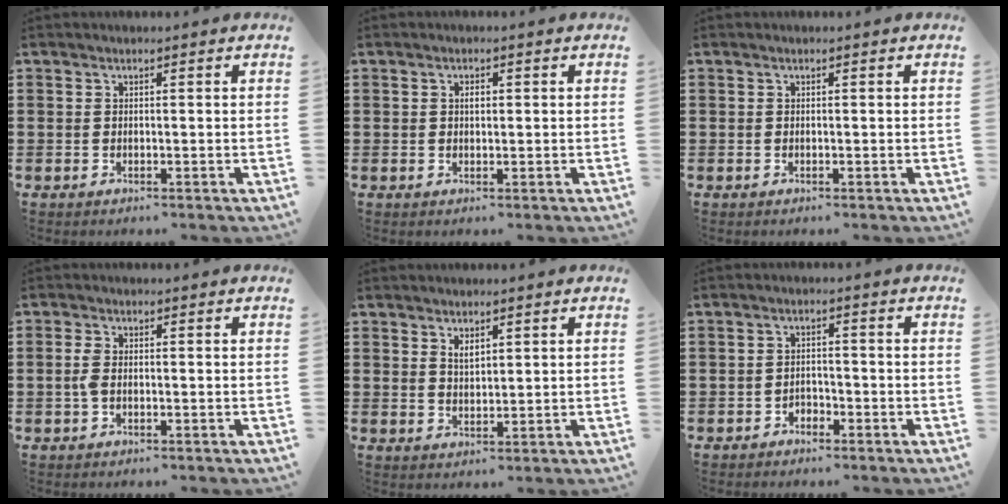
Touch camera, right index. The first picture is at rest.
{"total": 0.9, "force": [0.3, 0.4, 0.8], "torque": [-0.017, 0.003, 0.004]}
{"total": 0.0}
{"total": 2.1, "force": [-0.4, 0.8, 1.9], "torque": [-0.051, -0.006, -0.012]}
{"total": 1.9, "force": [1.5, 0.8, 0.9], "torque": [-0.020, 0.002, 0.027]}
{"total": 1.7, "force": [-1.5, 0.8, 0.1], "torque": [-0.009, 0.002, -0.034]}